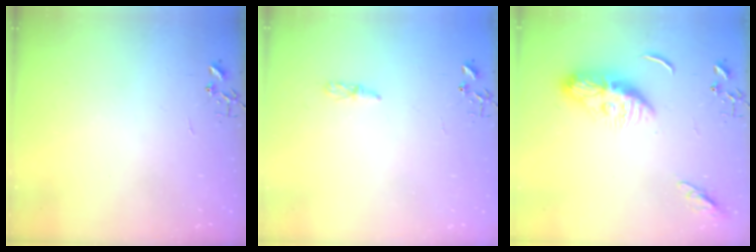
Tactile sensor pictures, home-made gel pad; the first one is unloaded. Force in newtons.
{"total": 3.2, "press": 3.2, "slide": 0.4}
{"total": 11.4, "press": 11.3, "slide": 1.0}